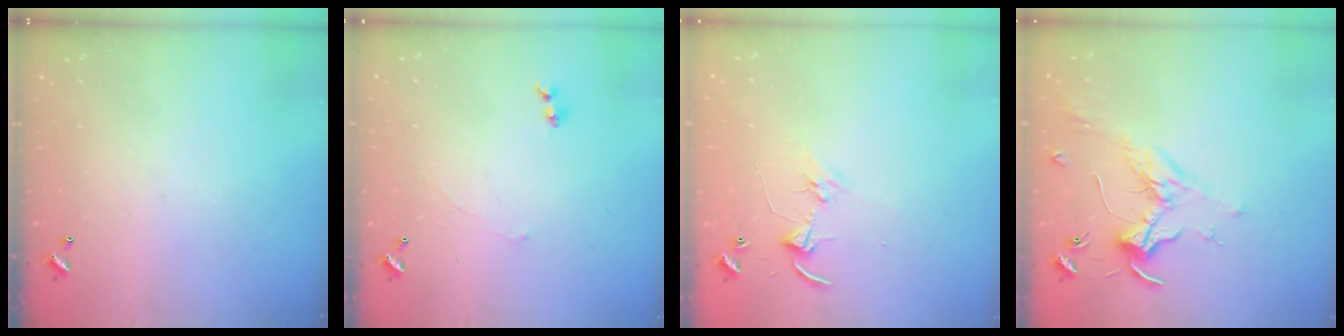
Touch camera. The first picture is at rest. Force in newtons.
{"total": 0.7, "press": 0.1, "slide": 0.7}
{"total": 4.4, "press": 4.4, "slide": 0.5}
{"total": 1.7, "press": 1.5, "slide": 0.9}